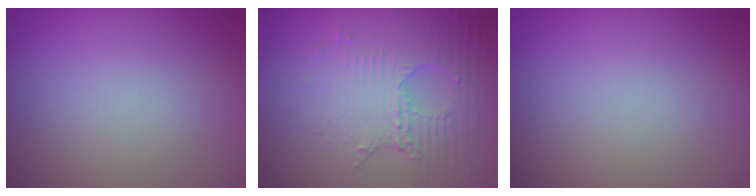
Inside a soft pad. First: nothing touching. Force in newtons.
{"total": 5.2, "press": 3.3, "slide": 4.0}
{"total": 0.0}